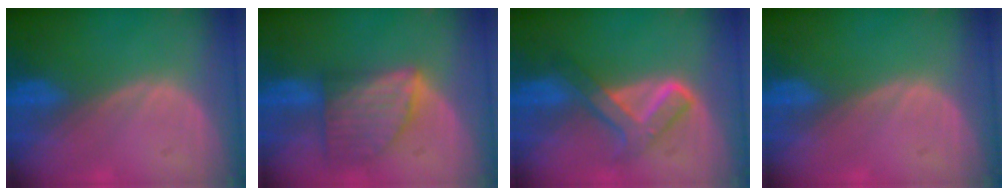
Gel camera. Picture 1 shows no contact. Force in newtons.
{"total": 8.0, "press": 7.3, "slide": 3.2}
{"total": 5.9, "press": 5.9, "slide": 0.2}
{"total": 0.0}